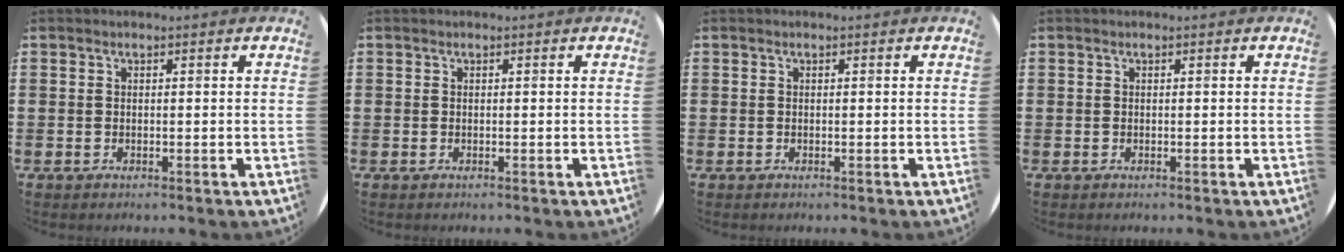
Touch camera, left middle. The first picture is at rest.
{"total": 0.0}
{"total": 0.0}
{"total": 0.0}